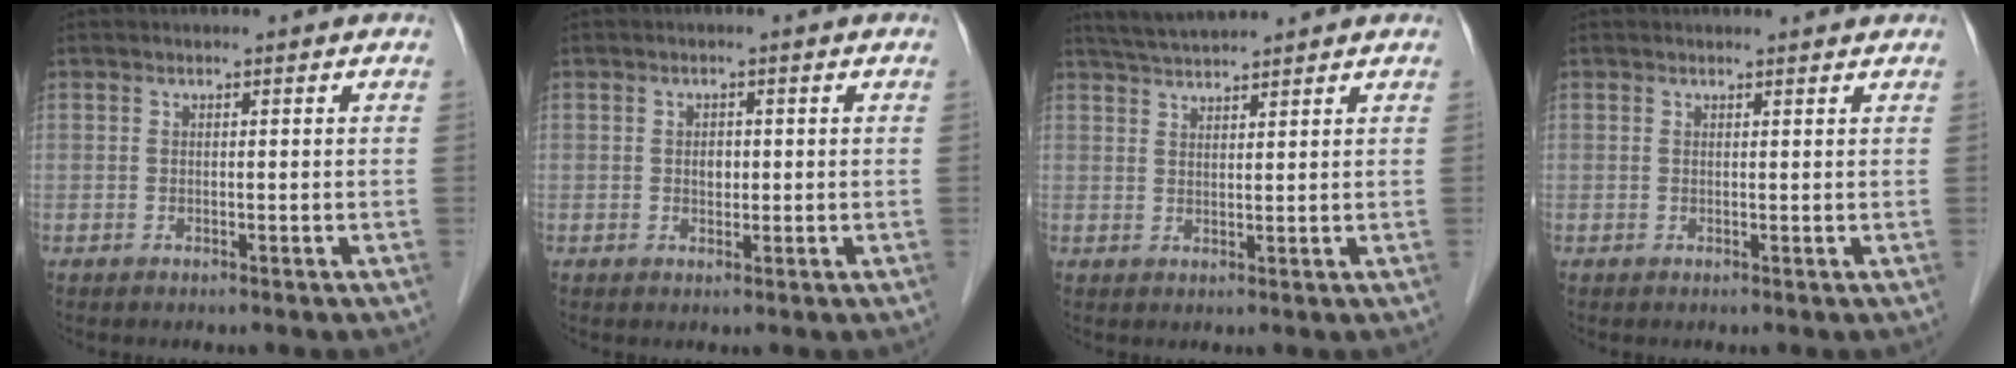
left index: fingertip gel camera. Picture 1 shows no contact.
{"total": 1.5, "force": [0.0, 1.1, 1.0], "torque": [-0.016, 0.001, 0.002]}
{"total": 5.4, "force": [5.1, -0.3, 1.9], "torque": [-0.036, 0.030, 0.091]}
{"total": 1.4, "force": [1.4, -0.1, 0.0], "torque": [-0.010, -0.004, 0.014]}